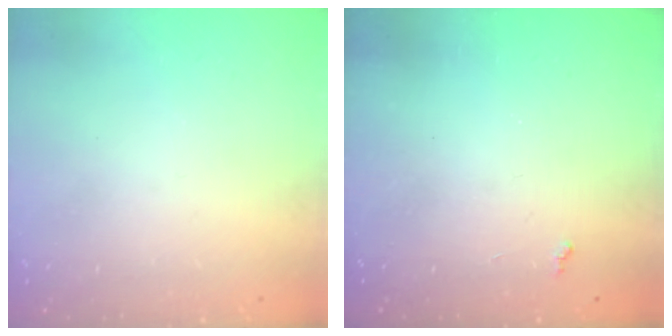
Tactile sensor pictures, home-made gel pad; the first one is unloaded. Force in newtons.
{"total": 2.7, "press": 2.6, "slide": 0.4}